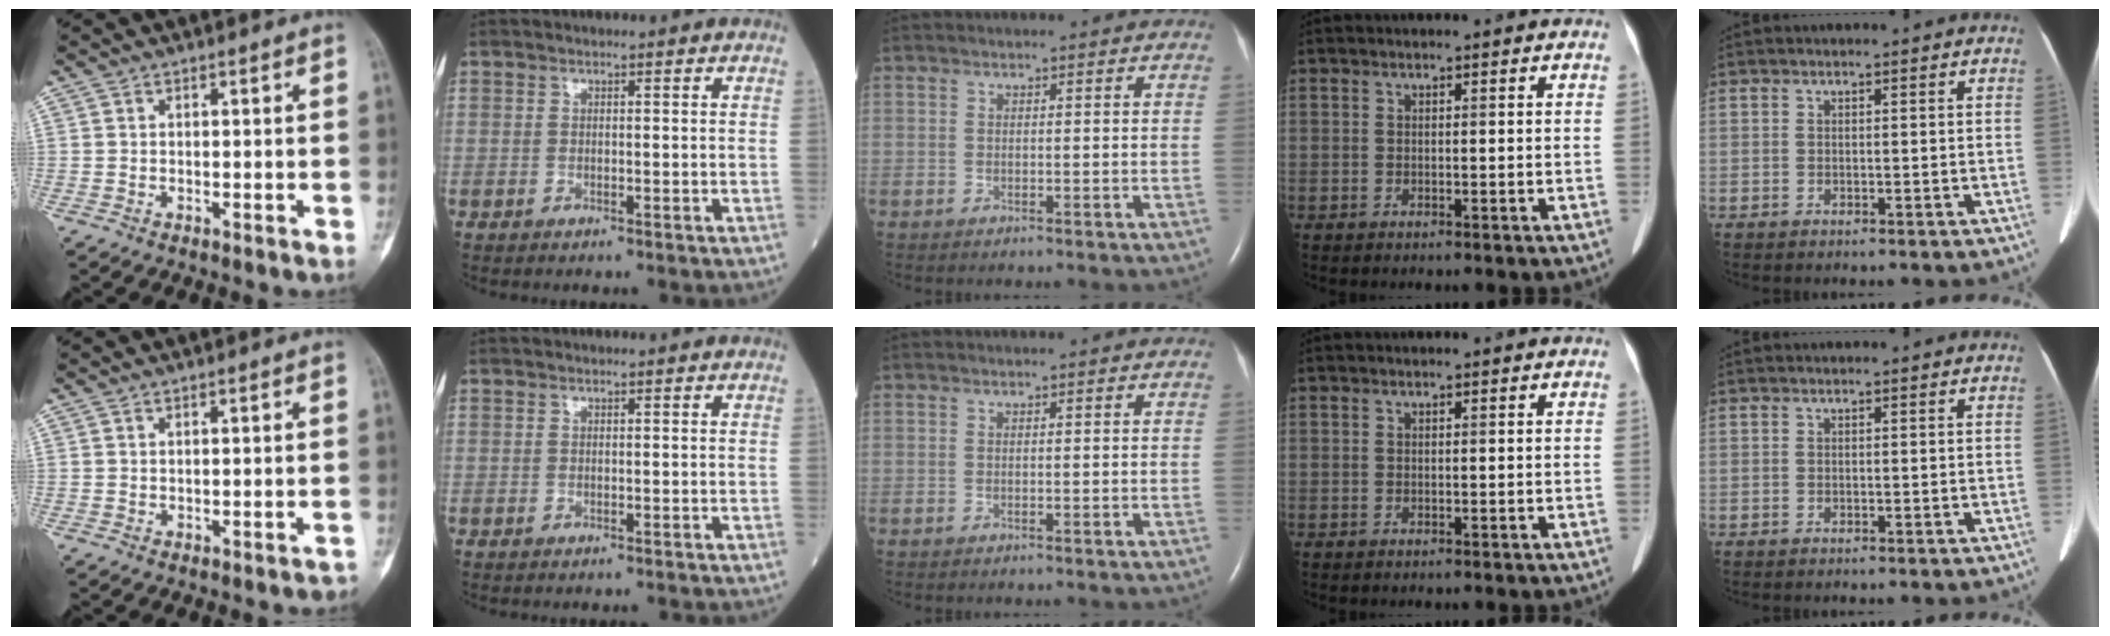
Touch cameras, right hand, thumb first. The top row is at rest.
{"thumb": {"total": 1.6, "force": [-1.4, 0.6, 0.6], "torque": [-0.006, 0.010, -0.012]}, "index": {"total": 0.5, "force": [-0.5, 0.0, 0.1], "torque": [-0.002, -0.001, -0.008]}}